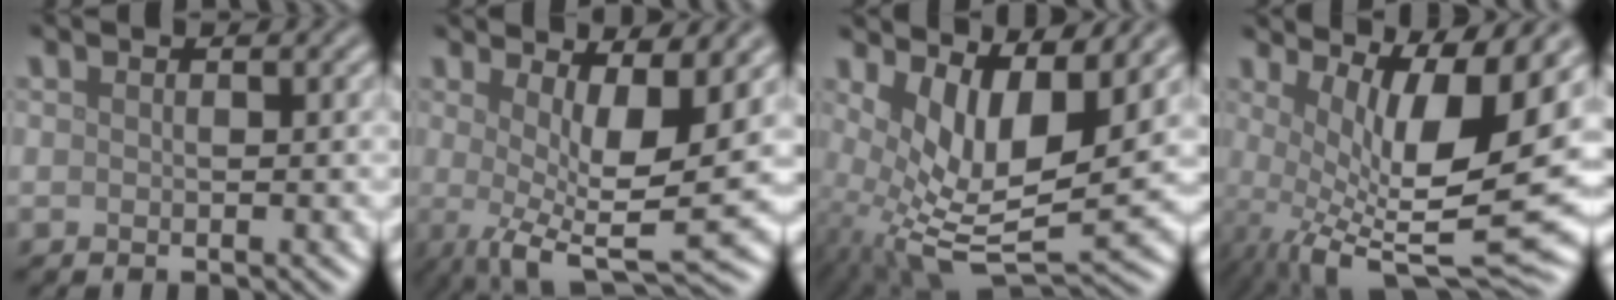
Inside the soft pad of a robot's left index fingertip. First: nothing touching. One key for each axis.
{"total": 8.5, "fx": 0.8, "fy": 2.7, "fz": 8.0, "tx": -0.127, "ty": -0.011, "tz": 0.014}
{"total": 8.4, "fx": 1.1, "fy": 3.6, "fz": 7.6, "tx": -0.156, "ty": -0.020, "tz": 0.023}
{"total": 12.4, "fx": 0.3, "fy": 3.5, "fz": 11.9, "tx": -0.190, "ty": -0.013, "tz": 0.015}